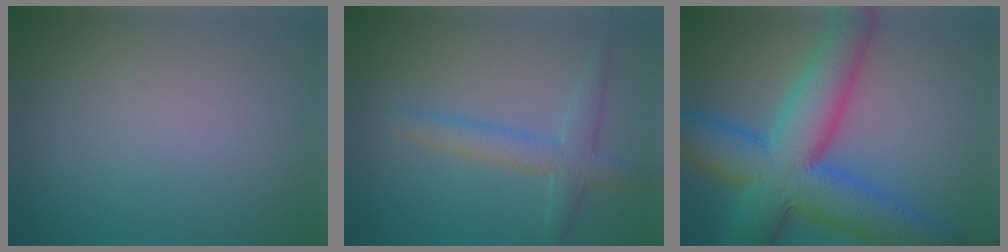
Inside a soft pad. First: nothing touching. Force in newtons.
{"total": 3.0, "press": 3.0, "slide": 0.0}
{"total": 12.4, "press": 12.4, "slide": 0.2}